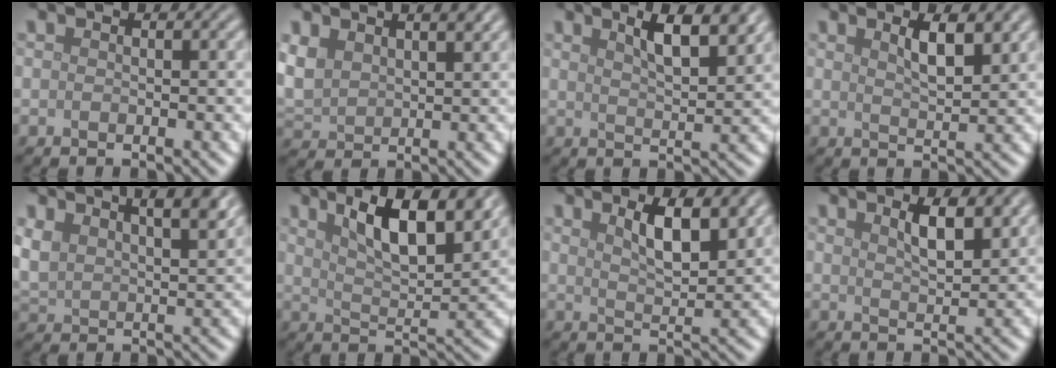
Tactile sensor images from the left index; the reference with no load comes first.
{"total": 4.9, "force": [2.5, 3.0, 3.0], "torque": [-0.075, 0.003, 0.047]}
{"total": 5.1, "force": [3.0, 1.4, 3.8], "torque": [-0.048, 0.010, 0.042]}
{"total": 3.2, "force": [1.7, 0.8, 2.6], "torque": [-0.039, 0.002, 0.029]}
{"total": 6.3, "force": [3.9, 2.8, 4.0], "torque": [-0.077, 0.007, 0.064]}
{"total": 7.9, "force": [4.3, 2.3, 6.1], "torque": [-0.097, 0.006, 0.071]}
{"total": 4.6, "force": [2.3, 1.4, 3.7], "torque": [-0.059, 0.001, 0.038]}
{"total": 3.4, "force": [1.8, 0.9, 2.7], "torque": [-0.042, 0.002, 0.031]}